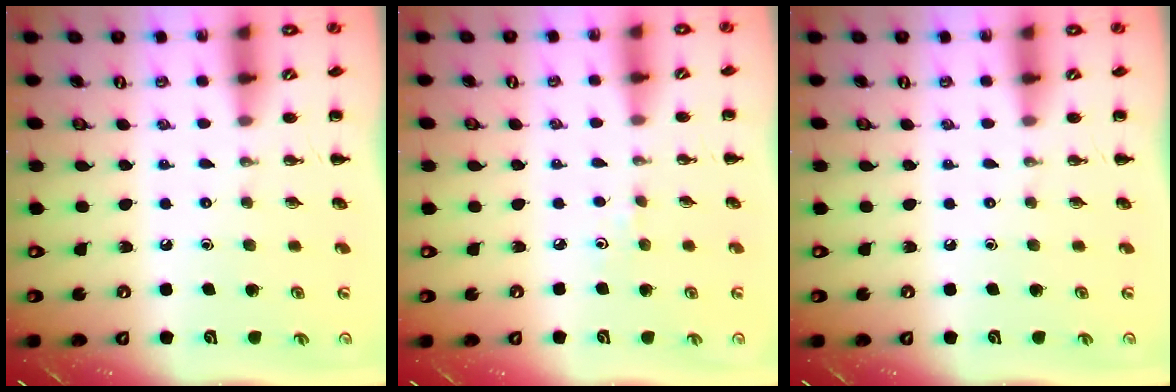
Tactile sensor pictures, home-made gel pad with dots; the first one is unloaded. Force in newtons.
{"total": 2.9, "press": 2.7, "slide": 0.9}
{"total": 0.0}